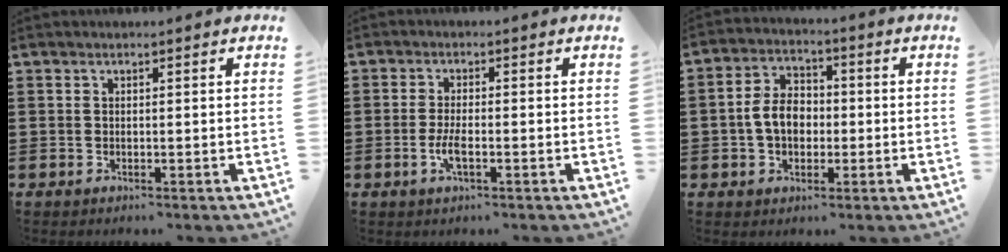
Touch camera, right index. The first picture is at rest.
{"total": 3.1, "force": [-1.0, 1.0, 2.8], "torque": [-0.060, -0.003, -0.022]}
{"total": 6.2, "force": [-0.7, 4.3, 4.3], "torque": [-0.099, 0.009, -0.017]}